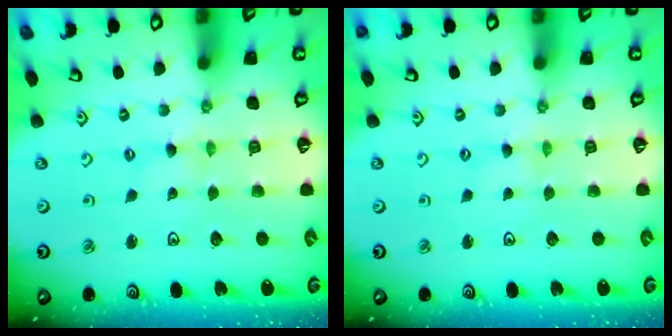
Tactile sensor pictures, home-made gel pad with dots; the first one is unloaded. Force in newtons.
{"total": 0.8, "press": 0.8, "slide": 0.2}